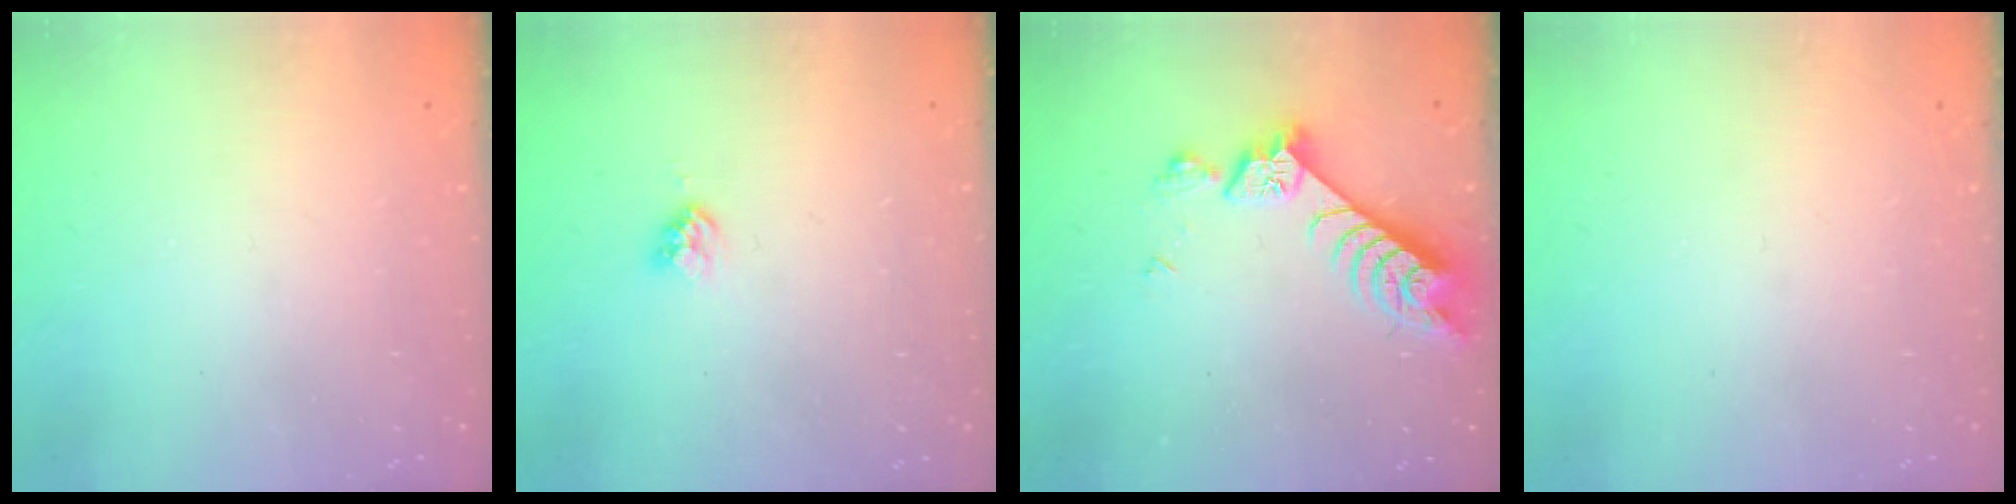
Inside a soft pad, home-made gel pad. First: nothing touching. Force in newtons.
{"total": 2.4, "press": 2.3, "slide": 0.4}
{"total": 7.5, "press": 7.4, "slide": 0.9}
{"total": 0.0}